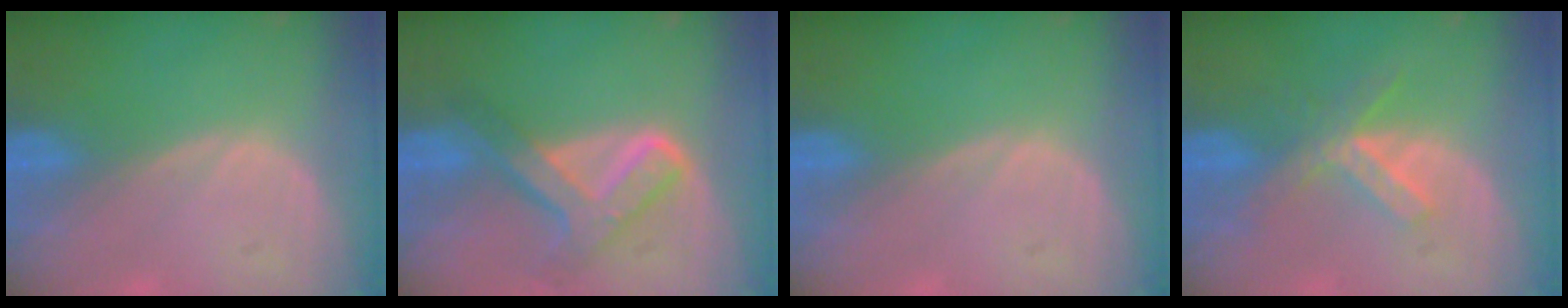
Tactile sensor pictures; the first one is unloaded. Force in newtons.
{"total": 7.7, "press": 6.5, "slide": 4.1}
{"total": 0.0}
{"total": 5.1, "press": 5.1, "slide": 0.3}